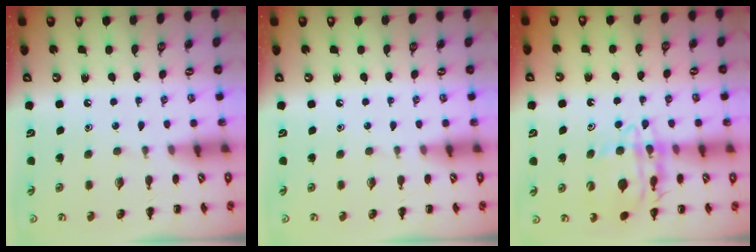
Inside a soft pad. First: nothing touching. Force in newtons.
{"total": 0.0}
{"total": 12.2, "press": 11.9, "slide": 3.0}